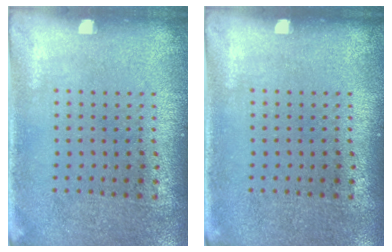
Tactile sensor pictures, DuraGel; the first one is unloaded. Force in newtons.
{"total": 0.0}